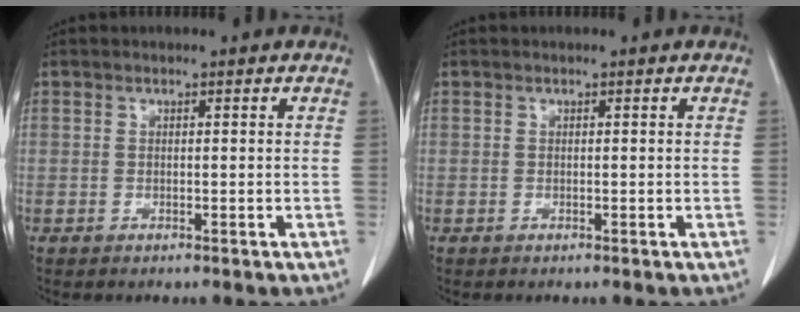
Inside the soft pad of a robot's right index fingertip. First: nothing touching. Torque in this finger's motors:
{"motor_torque": [0.00, 0.00, 0.00, 0.00]}